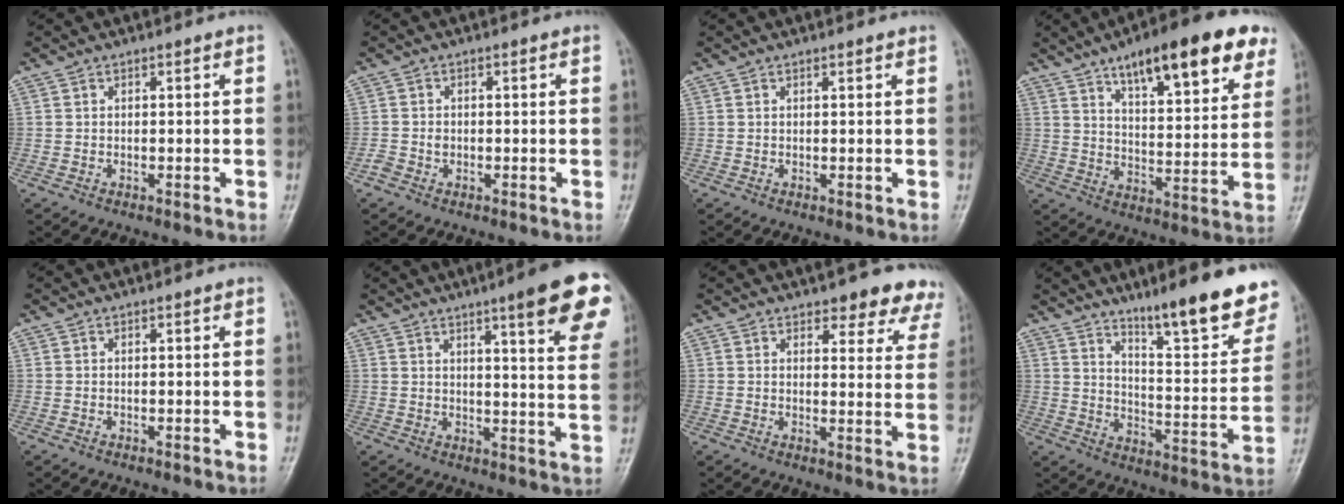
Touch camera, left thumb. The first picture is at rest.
{"total": 1.7, "force": [-0.8, 1.3, 0.8], "torque": [-0.006, 0.010, -0.014]}
{"total": 0.6, "force": [0.5, 0.1, 0.4], "torque": [-0.007, 0.000, 0.007]}
{"total": 20.3, "force": [12.0, 6.2, 15.1], "torque": [-0.183, -0.036, 0.177]}
{"total": 0.0}
{"total": 16.7, "force": [9.6, 2.7, 13.5], "torque": [-0.147, -0.036, 0.112]}
{"total": 9.6, "force": [8.0, 3.9, 3.6], "torque": [0.006, -0.039, 0.074]}
{"total": 17.8, "force": [12.6, 3.2, 12.1], "torque": [-0.129, -0.079, 0.193]}